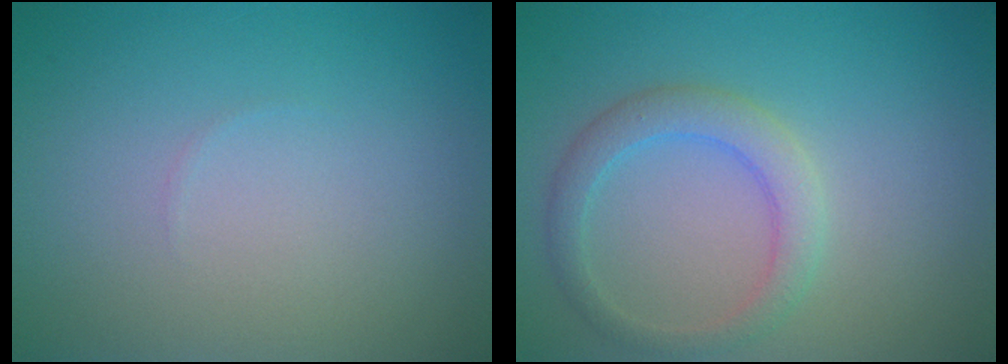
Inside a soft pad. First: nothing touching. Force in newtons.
{"total": 2.9, "press": 2.9, "slide": 0.1}